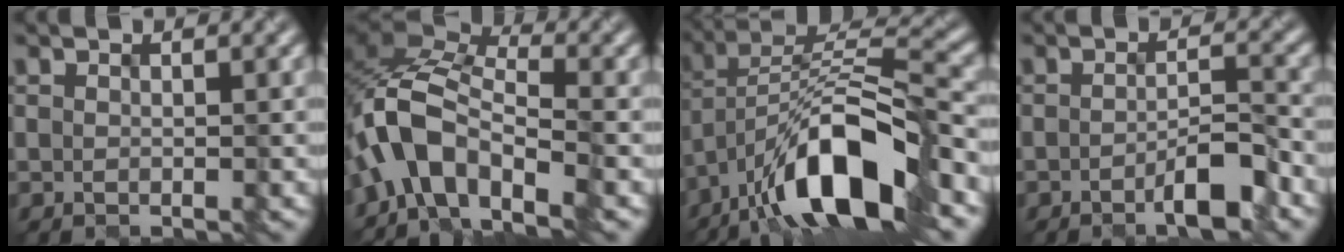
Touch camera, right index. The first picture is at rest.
{"total": 8.3, "force": [-4.4, 4.2, 5.6], "torque": [-0.098, 0.017, -0.095]}
{"total": 11.8, "force": [-6.9, 3.3, 8.9], "torque": [-0.147, 0.016, -0.127]}
{"total": 3.5, "force": [-2.1, 0.7, 2.7], "torque": [-0.045, 0.004, -0.035]}